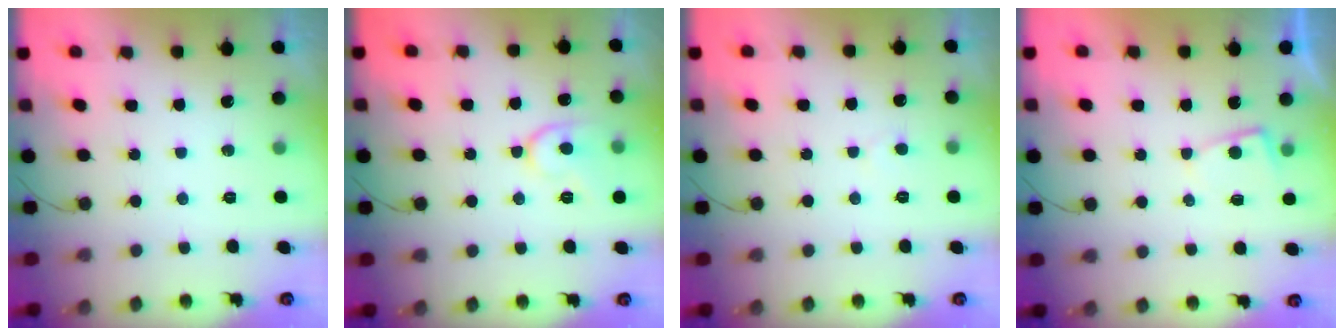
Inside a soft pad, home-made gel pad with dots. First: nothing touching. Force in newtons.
{"total": 9.5, "press": 9.4, "slide": 0.9}
{"total": 2.7, "press": 2.7, "slide": 0.2}
{"total": 3.0, "press": 3.0, "slide": 0.5}